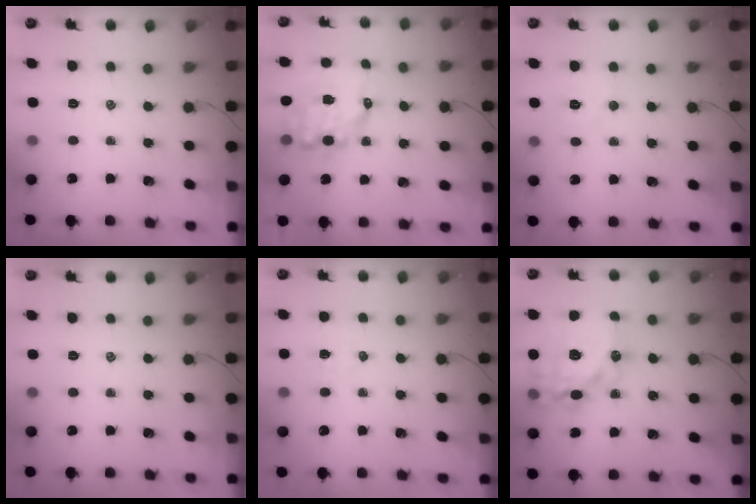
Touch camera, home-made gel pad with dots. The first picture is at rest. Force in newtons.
{"total": 9.3, "press": 9.1, "slide": 2.1}
{"total": 5.5, "press": 5.4, "slide": 1.1}
{"total": 0.0}
{"total": 3.6, "press": 3.5, "slide": 0.9}
{"total": 21.8, "press": 21.5, "slide": 3.4}